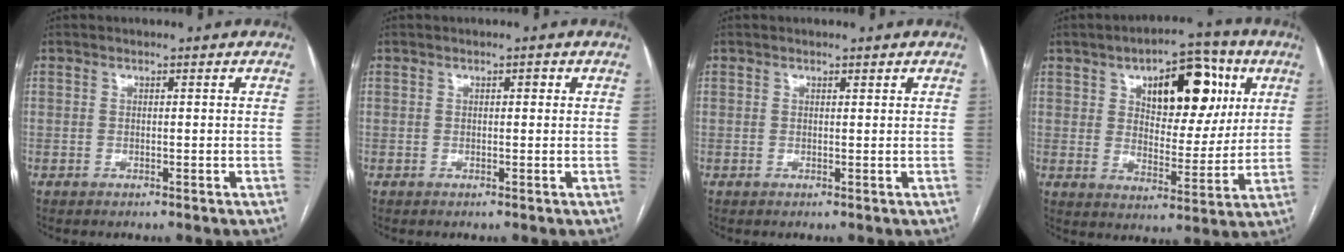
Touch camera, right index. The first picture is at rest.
{"total": 0.6, "force": [0.1, 0.3, 0.5], "torque": [-0.005, 0.003, 0.001]}
{"total": 0.0}
{"total": 15.3, "force": [6.1, 7.1, 12.1], "torque": [-0.165, 0.027, 0.097]}